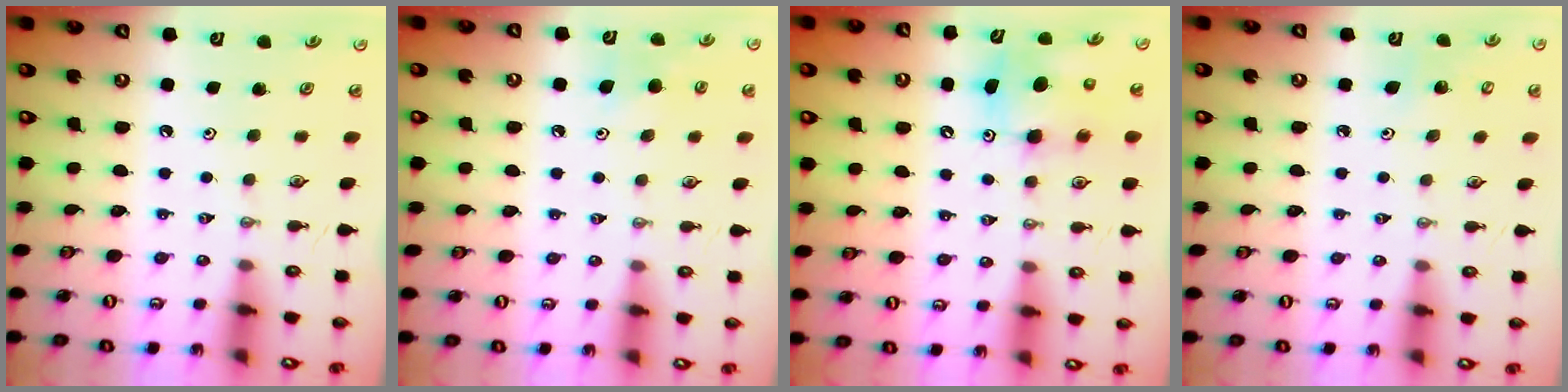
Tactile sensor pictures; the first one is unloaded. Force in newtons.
{"total": 7.2, "press": 7.2, "slide": 0.8}
{"total": 7.9, "press": 7.7, "slide": 2.0}
{"total": 4.8, "press": 4.7, "slide": 0.9}